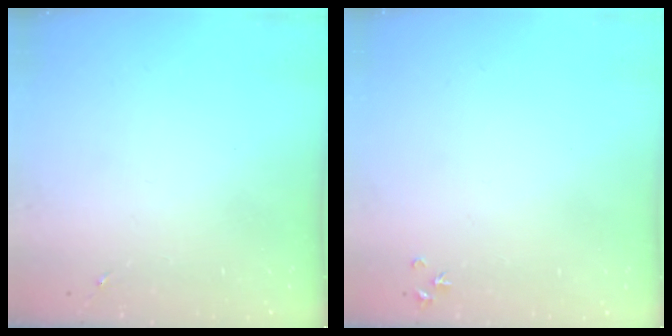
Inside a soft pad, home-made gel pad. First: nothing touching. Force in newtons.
{"total": 3.2, "press": 3.2, "slide": 0.4}